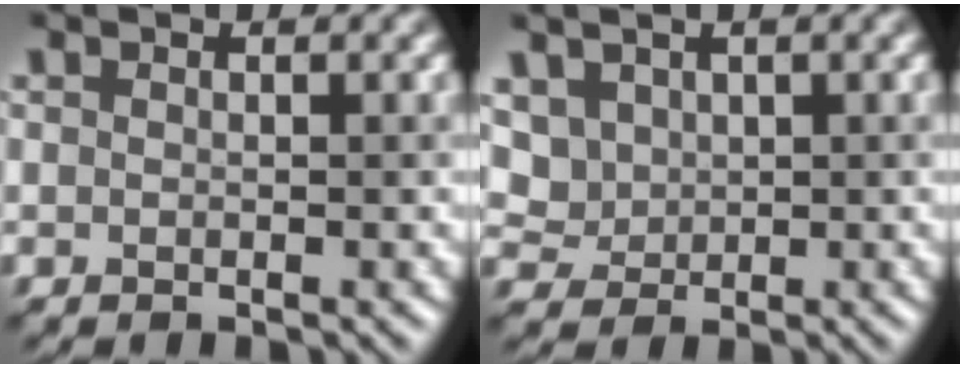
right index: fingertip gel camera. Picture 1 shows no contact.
{"total": 2.9, "force": [1.4, 2.4, 0.7], "torque": [-0.027, 0.005, 0.049]}